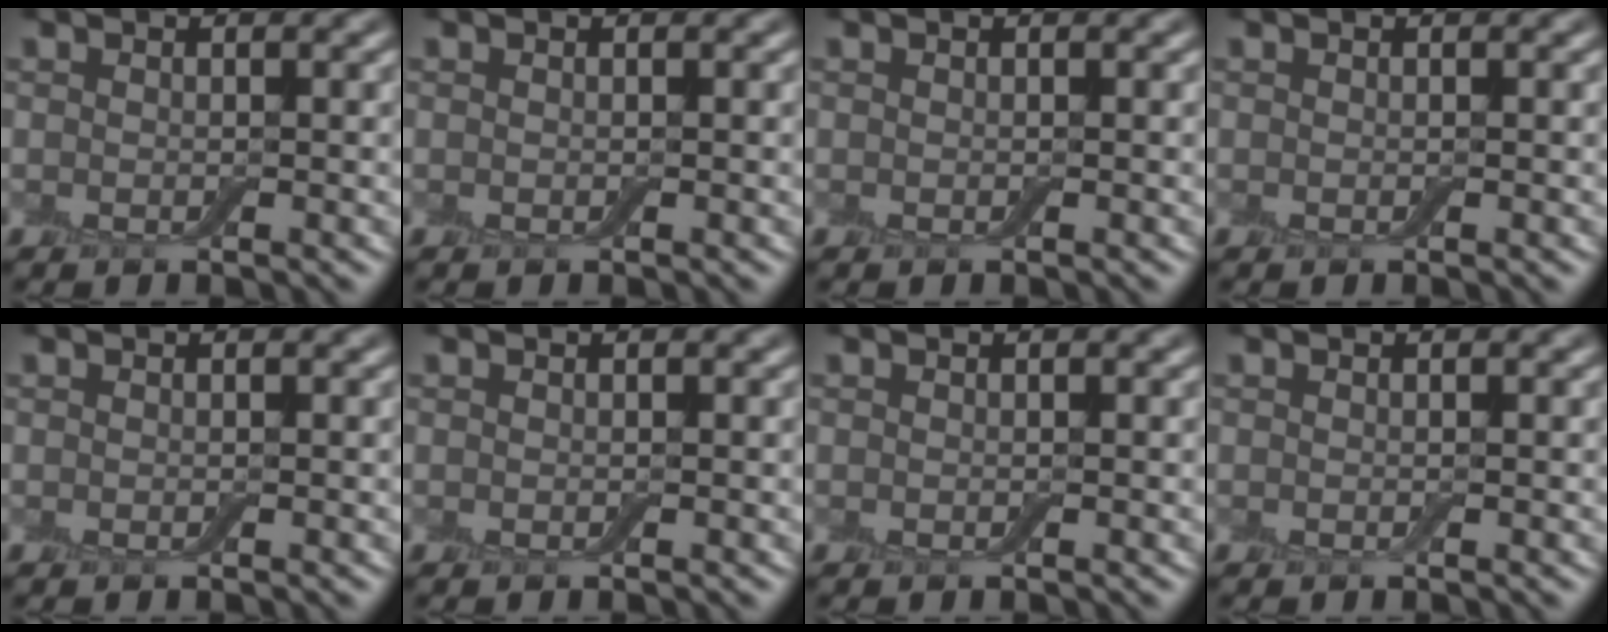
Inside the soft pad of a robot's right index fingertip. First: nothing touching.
{"total": 0.0}
{"total": 0.0}
{"total": 0.0}
{"total": 0.0}
{"total": 0.0}
{"total": 0.0}
{"total": 0.0}